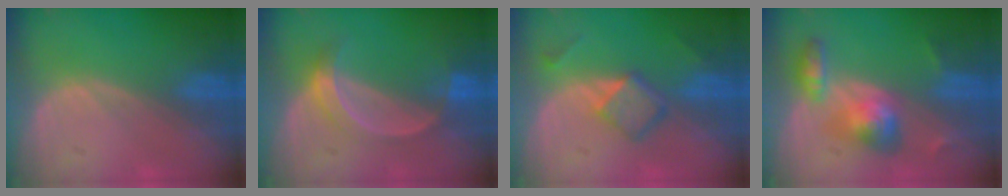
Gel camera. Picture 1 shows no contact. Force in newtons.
{"total": 5.1, "press": 4.7, "slide": 2.0}
{"total": 4.8, "press": 4.6, "slide": 1.6}
{"total": 5.9, "press": 5.9, "slide": 0.1}